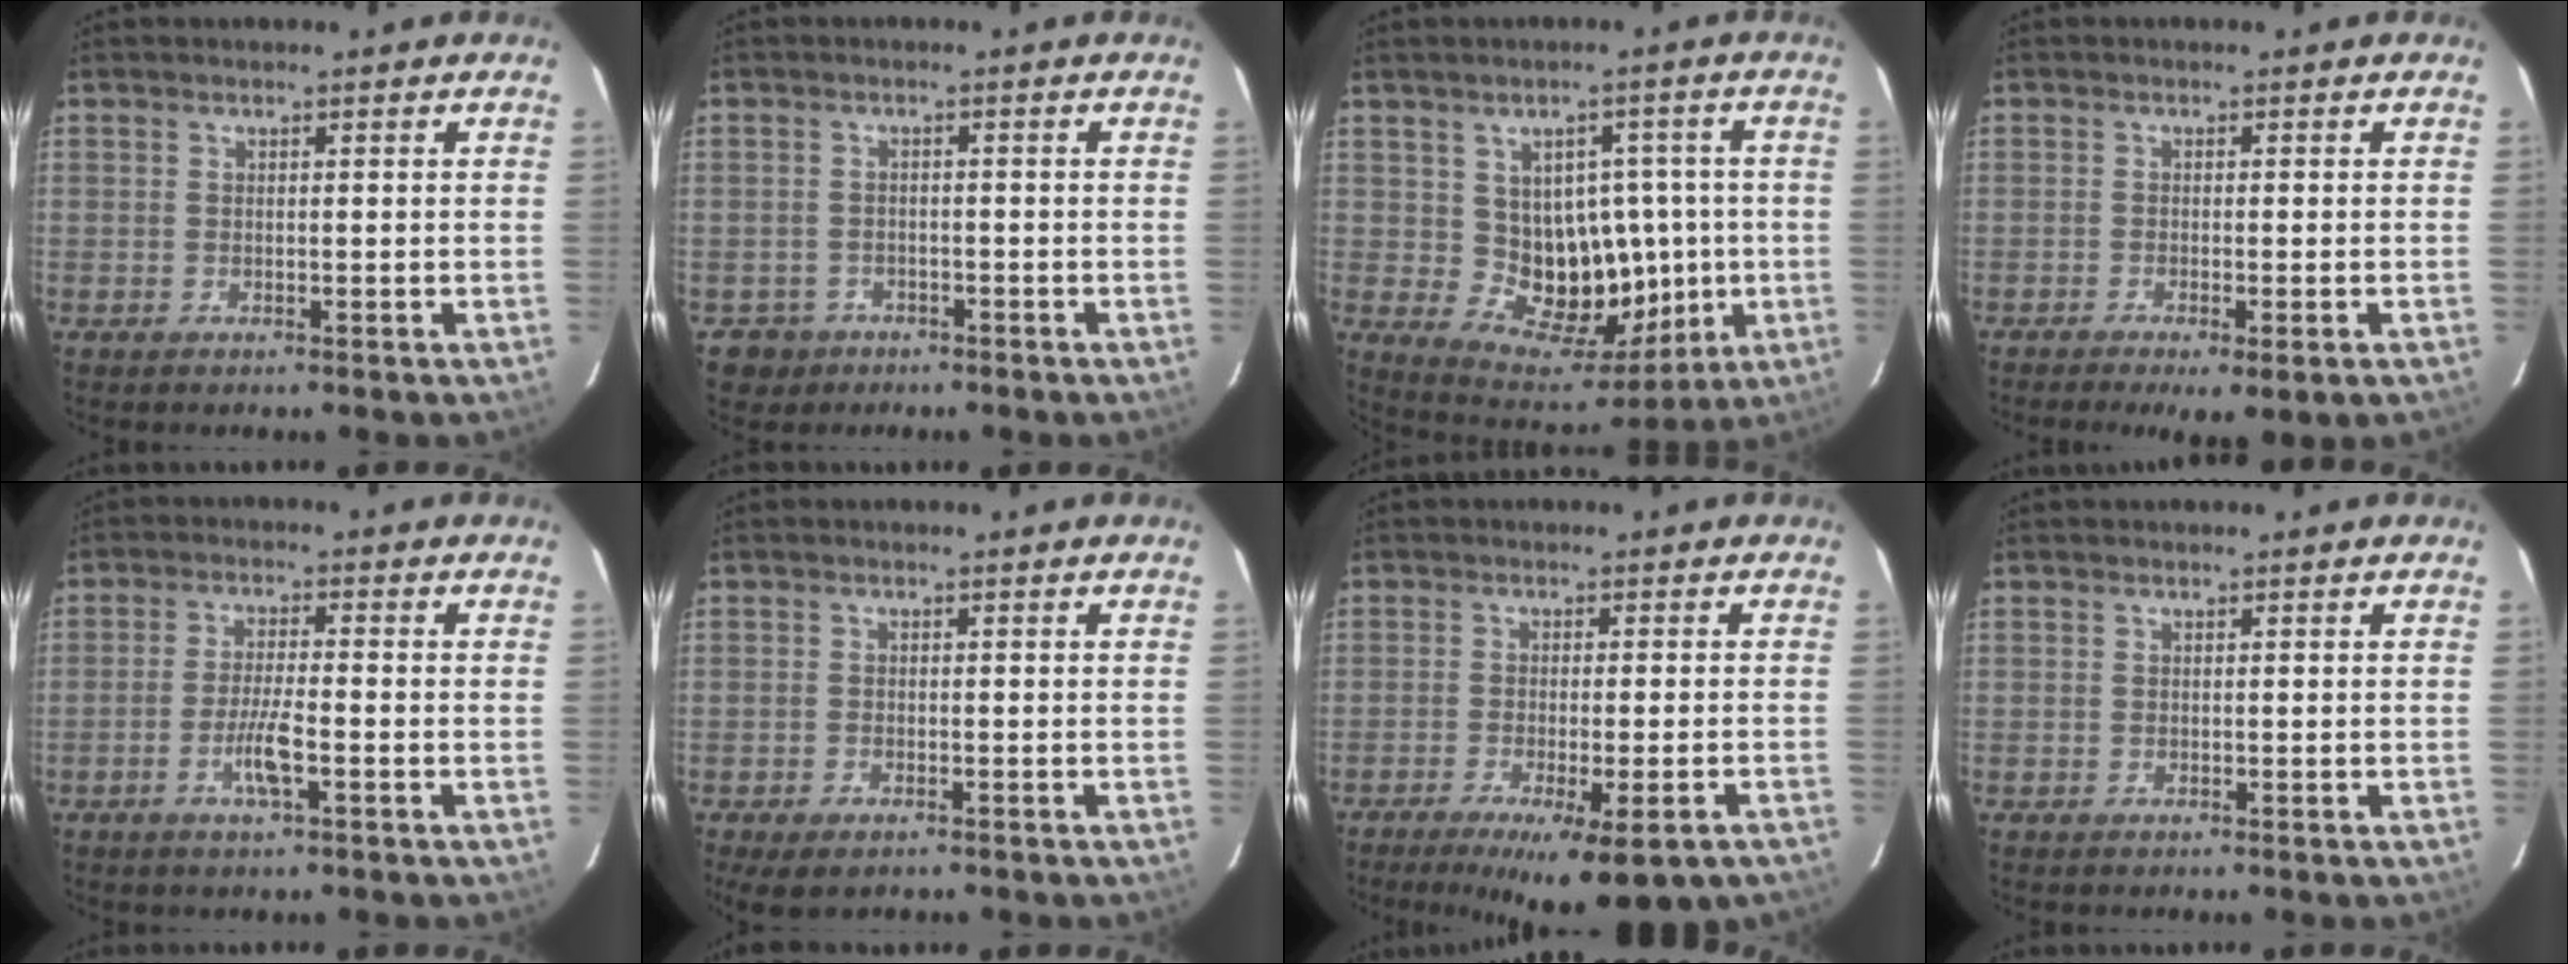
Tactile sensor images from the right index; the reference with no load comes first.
{"total": 3.6, "force": [-1.9, 3.0, -0.5], "torque": [0.007, 0.011, -0.029]}
{"total": 12.4, "force": [-0.2, 8.7, 8.8], "torque": [-0.118, 0.027, 0.023]}
{"total": 5.6, "force": [-3.3, 1.2, 4.4], "torque": [-0.061, -0.016, -0.047]}
{"total": 4.9, "force": [-2.0, 0.4, 4.5], "torque": [-0.086, -0.004, -0.039]}
{"total": 4.3, "force": [-3.0, 1.8, 2.4], "torque": [-0.042, -0.009, -0.043]}
{"total": 13.5, "force": [-9.9, 2.0, 8.9], "torque": [-0.094, -0.027, -0.137]}
{"total": 0.0}